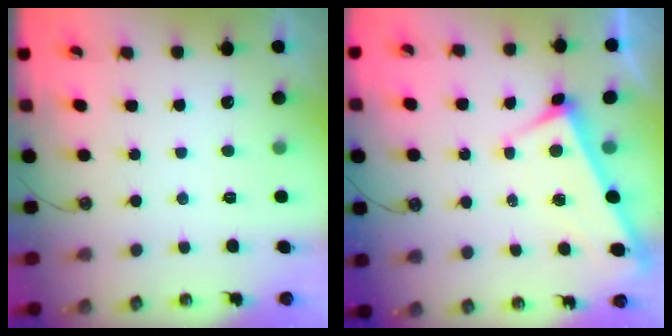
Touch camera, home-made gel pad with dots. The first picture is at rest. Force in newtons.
{"total": 3.8, "press": 3.8, "slide": 0.2}